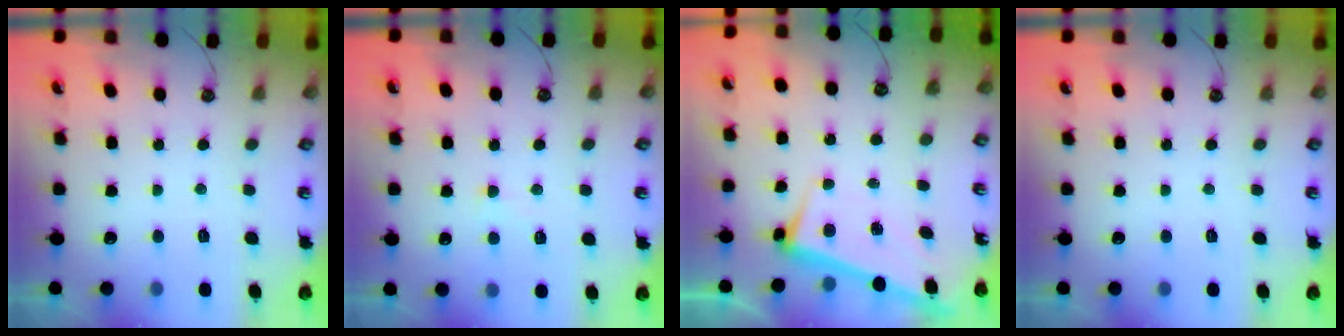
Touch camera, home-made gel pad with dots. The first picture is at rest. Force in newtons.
{"total": 1.5, "press": 1.4, "slide": 0.6}
{"total": 2.6, "press": 2.5, "slide": 0.7}
{"total": 0.0}